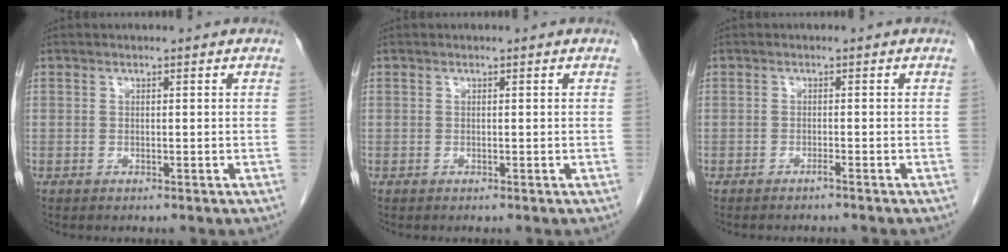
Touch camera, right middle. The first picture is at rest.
{"total": 0.0}
{"total": 1.9, "force": [-1.7, -0.5, 0.7], "torque": [-0.009, 0.004, -0.021]}